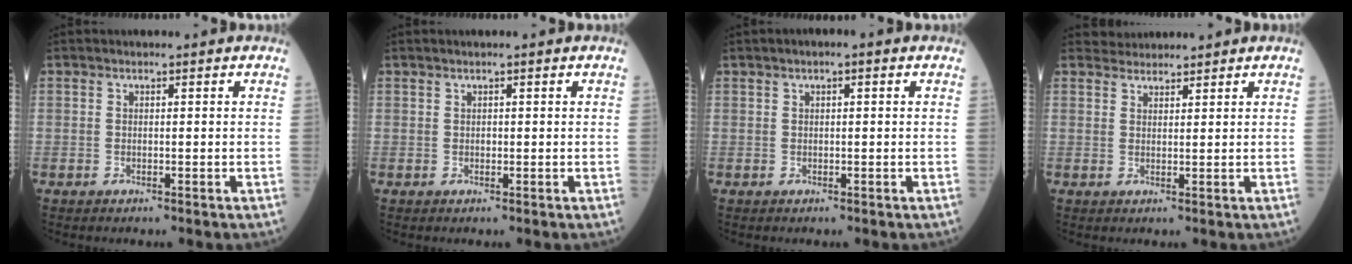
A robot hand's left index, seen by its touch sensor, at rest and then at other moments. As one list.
[{"total": 0.6, "force": [0.3, 0.3, 0.5], "torque": [-0.007, 0.004, 0.004]}, {"total": 1.7, "force": [0.8, 0.5, 1.5], "torque": [-0.021, 0.010, 0.009]}, {"total": 2.5, "force": [2.5, 0.4, -0.3], "torque": [-0.003, 0.019, 0.047]}]